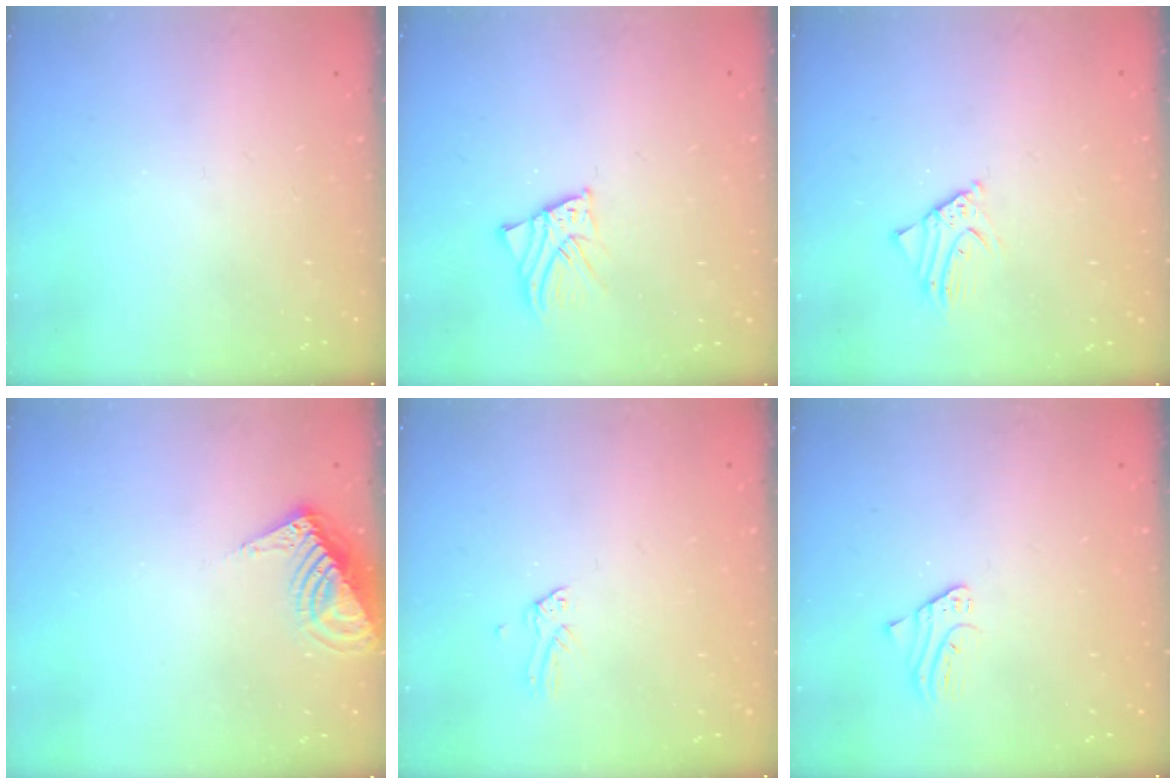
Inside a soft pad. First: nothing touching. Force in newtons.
{"total": 2.3, "press": 2.3, "slide": 0.1}
{"total": 2.3, "press": 2.3, "slide": 0.2}
{"total": 8.5, "press": 8.5, "slide": 0.5}
{"total": 0.0}
{"total": 1.7, "press": 1.7, "slide": 0.3}